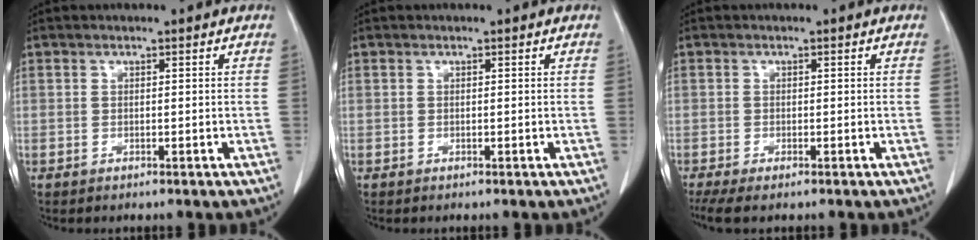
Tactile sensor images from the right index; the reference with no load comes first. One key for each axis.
{"total": 0.0}
{"total": 4.7, "fx": -3.6, "fy": 1.1, "fz": 3.0, "tx": -0.053, "ty": -0.011, "tz": -0.059}